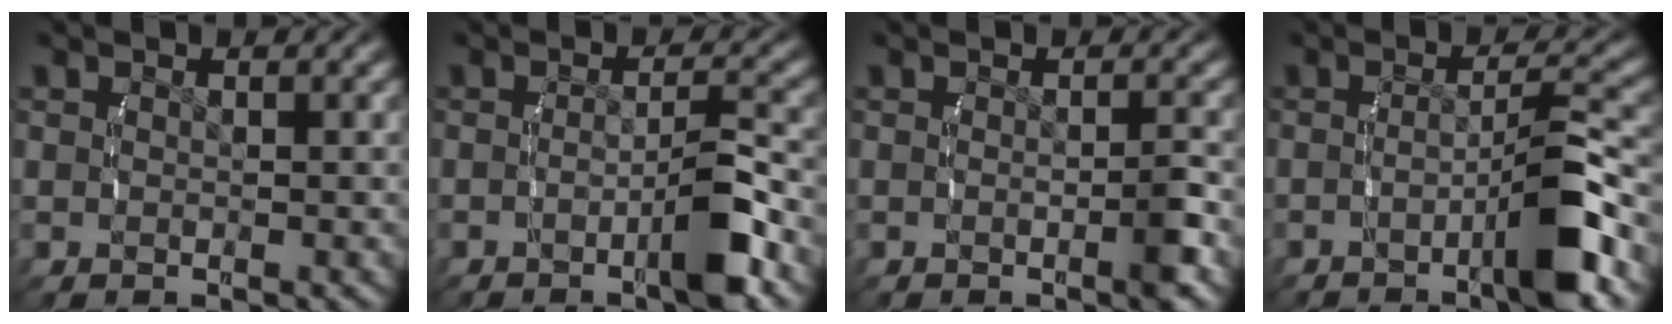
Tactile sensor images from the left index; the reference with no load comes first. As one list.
[{"total": 3.6, "force": [-1.6, 0.3, 3.2], "torque": [-0.046, 0.002, -0.031]}, {"total": 1.7, "force": [-0.7, 0.1, 1.6], "torque": [-0.025, 0.002, -0.014]}, {"total": 5.1, "force": [-2.4, 0.2, 4.5], "torque": [-0.067, 0.007, -0.042]}]